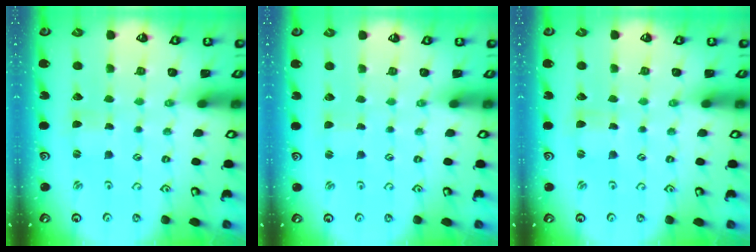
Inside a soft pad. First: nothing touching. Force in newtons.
{"total": 0.0}
{"total": 0.0}